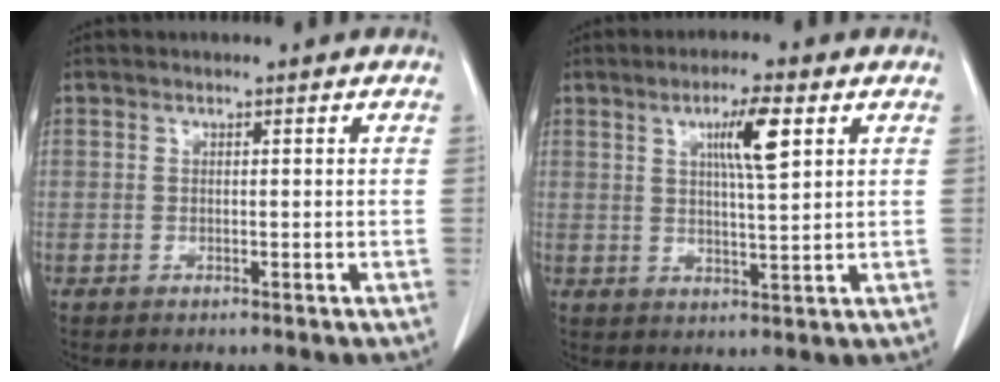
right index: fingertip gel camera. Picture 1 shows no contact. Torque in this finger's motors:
{"motor_torque": [1.01, 0.41, 0.43, 0.08]}